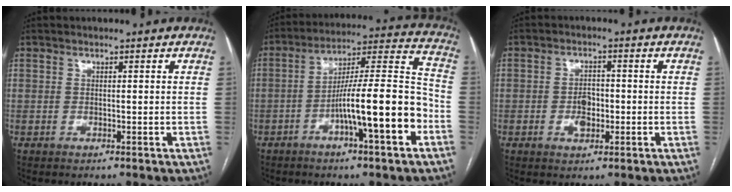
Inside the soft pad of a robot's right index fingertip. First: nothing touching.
{"total": 15.7, "force": [-5.7, 1.2, 14.6], "torque": [-0.233, 0.016, -0.091]}
{"total": 3.6, "force": [-0.9, 2.2, 2.7], "torque": [-0.046, 0.003, -0.012]}